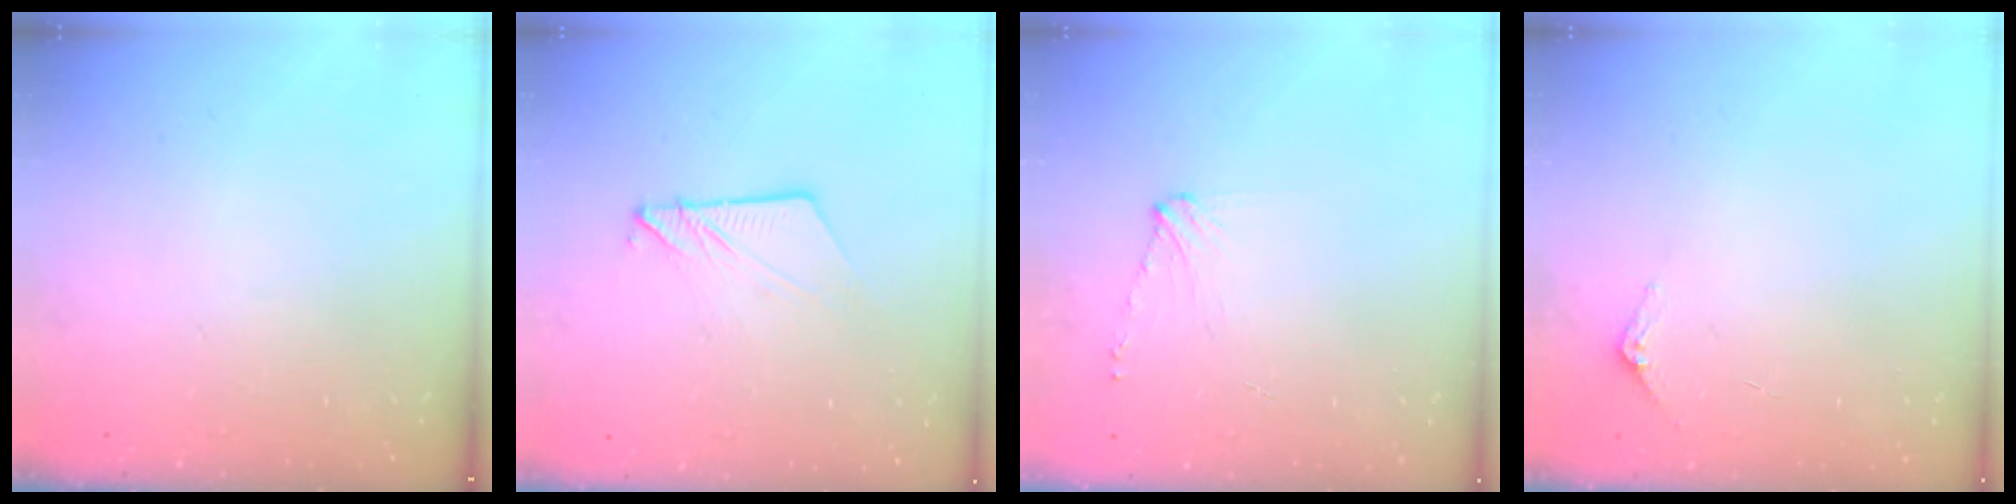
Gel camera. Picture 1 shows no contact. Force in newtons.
{"total": 7.9, "press": 7.8, "slide": 0.4}
{"total": 4.3, "press": 4.2, "slide": 0.6}
{"total": 2.9, "press": 2.9, "slide": 0.2}